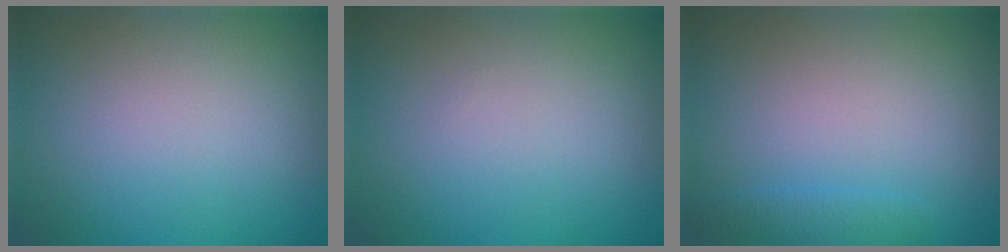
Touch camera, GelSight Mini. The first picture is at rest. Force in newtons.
{"total": 0.0}
{"total": 1.2, "press": 1.2, "slide": 0.1}